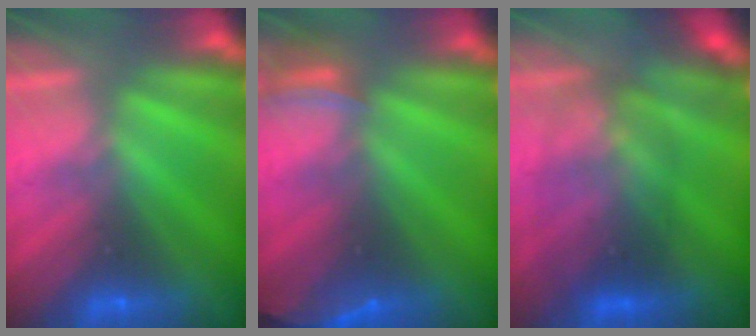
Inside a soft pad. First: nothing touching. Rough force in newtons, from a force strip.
{"total": 2.6}
{"total": 2.8}